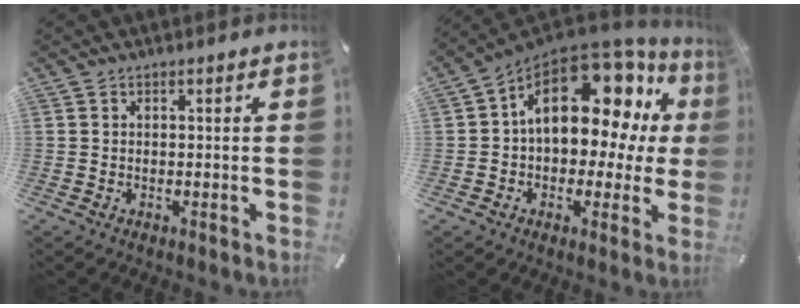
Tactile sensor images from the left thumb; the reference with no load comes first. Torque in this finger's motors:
{"motor_torque": [2.36, 2.65, 1.43, -0.33, 0.27]}